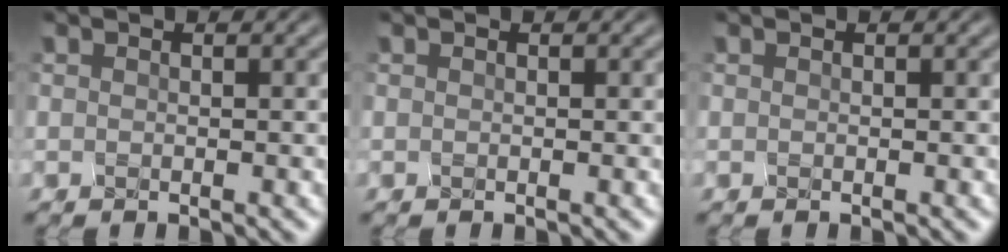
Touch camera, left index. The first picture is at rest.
{"total": 0.0}
{"total": 0.0}